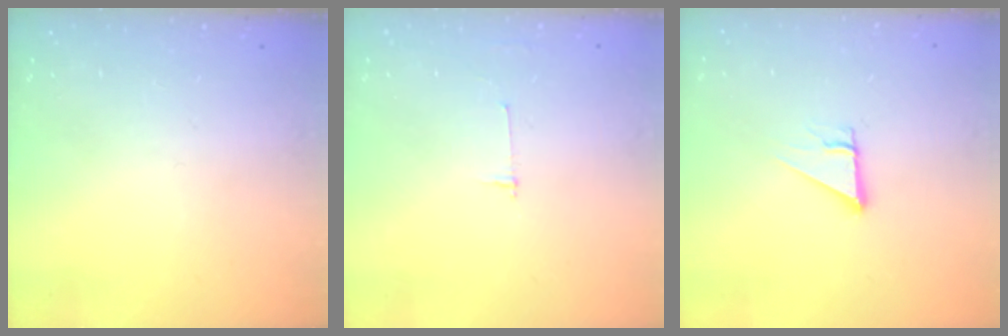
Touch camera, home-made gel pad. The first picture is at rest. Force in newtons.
{"total": 2.7, "press": 2.7, "slide": 0.3}
{"total": 3.8, "press": 3.8, "slide": 0.3}